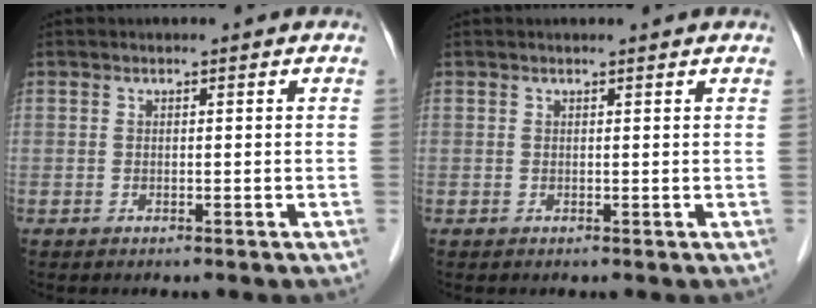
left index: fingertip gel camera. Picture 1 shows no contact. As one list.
[{"total": 1.4, "force": [1.3, -0.2, 0.3], "torque": [-0.015, 0.001, 0.015]}]